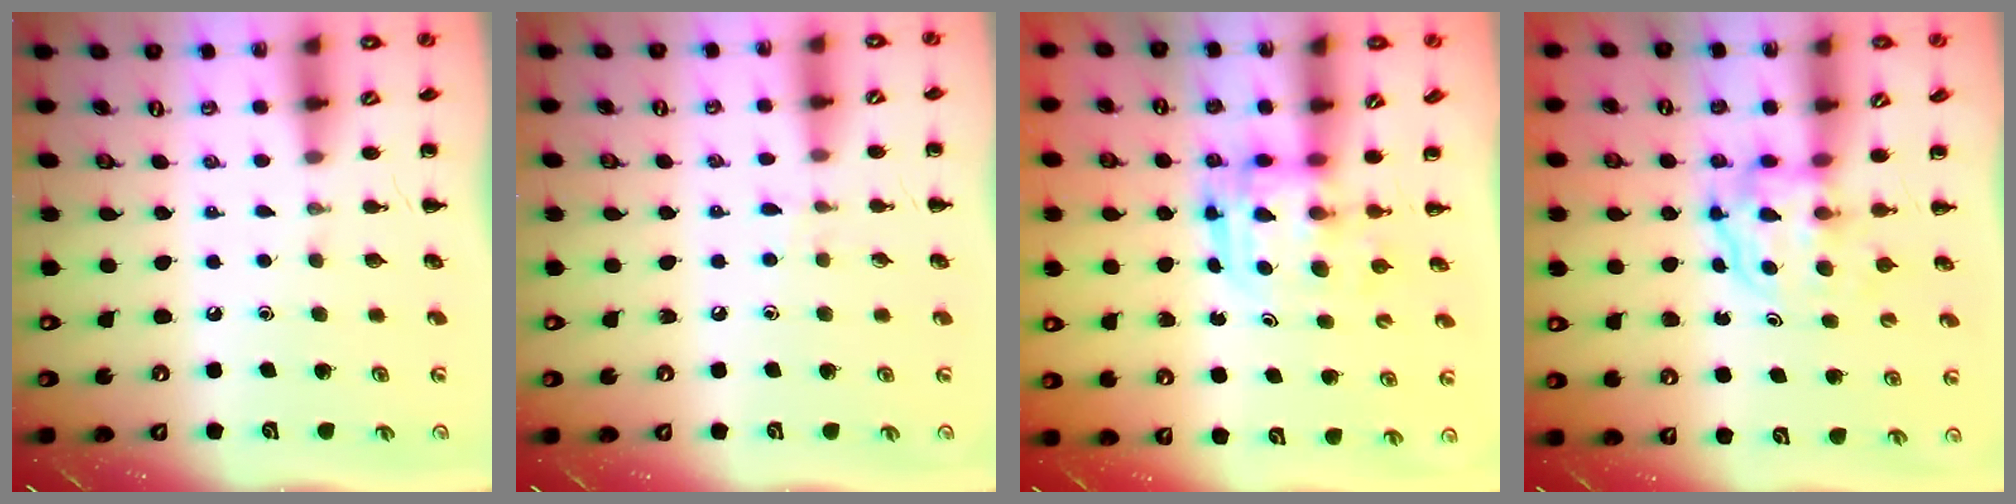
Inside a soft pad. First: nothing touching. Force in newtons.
{"total": 4.7, "press": 4.4, "slide": 1.7}
{"total": 3.0, "press": 3.0, "slide": 0.3}
{"total": 3.8, "press": 3.8, "slide": 0.2}